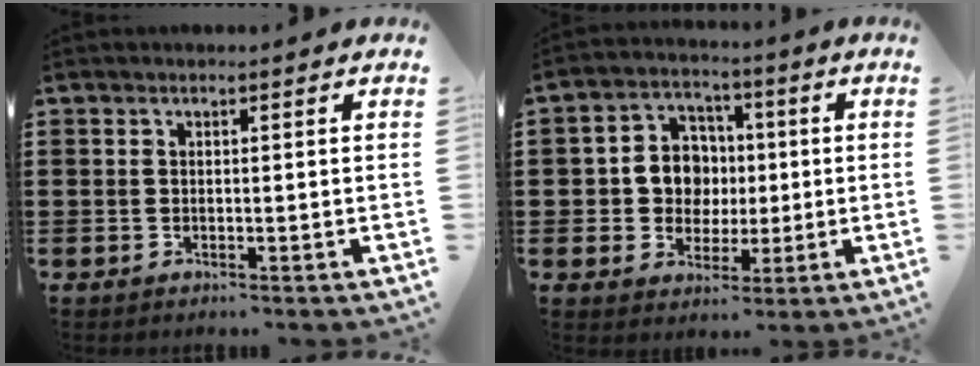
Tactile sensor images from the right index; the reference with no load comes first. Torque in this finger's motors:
{"motor_torque": [0.83, 0.38, 0.65, 0.07]}